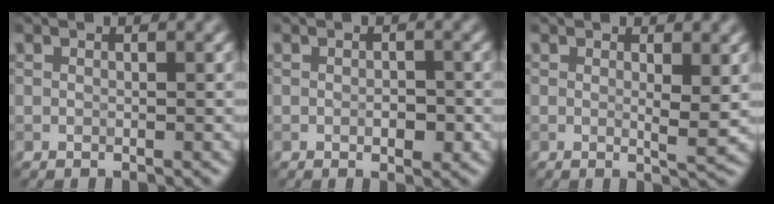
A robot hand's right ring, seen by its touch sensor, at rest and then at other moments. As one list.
[{"total": 1.7, "force": [-0.4, 1.0, 1.3], "torque": [-0.017, -0.001, -0.007]}, {"total": 2.0, "force": [0.5, 0.4, 1.9], "torque": [-0.026, -0.009, 0.010]}]